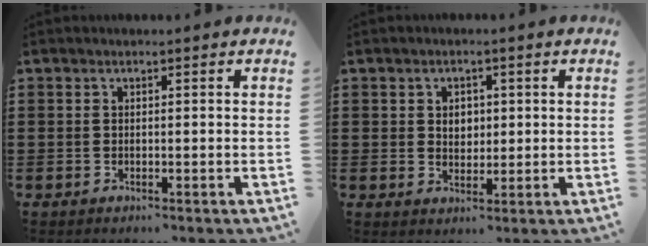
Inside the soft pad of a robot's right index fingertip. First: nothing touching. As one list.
[{"total": 2.5, "force": [0.6, 2.0, 1.3], "torque": [-0.025, 0.007, 0.007]}]